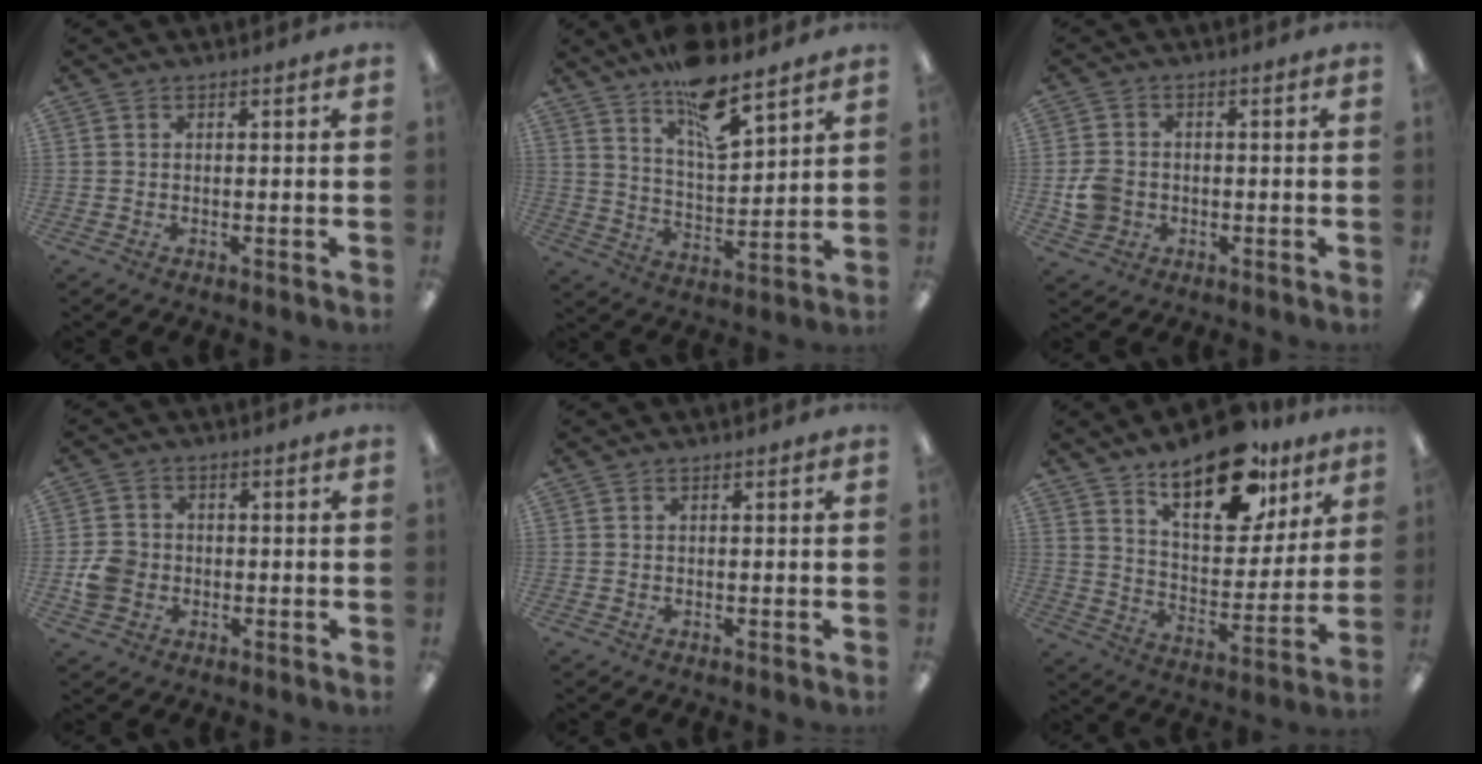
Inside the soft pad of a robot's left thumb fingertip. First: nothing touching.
{"total": 13.4, "force": [10.0, 4.4, 7.8], "torque": [-0.122, -0.059, 0.173]}
{"total": 5.8, "force": [-1.0, 5.1, 2.5], "torque": [-0.049, 0.007, -0.018]}
{"total": 5.7, "force": [-1.2, 5.1, 2.4], "torque": [-0.041, 0.010, -0.020]}
{"total": 0.0}
{"total": 20.3, "force": [13.7, 9.4, 11.6], "torque": [-0.172, -0.074, 0.232]}